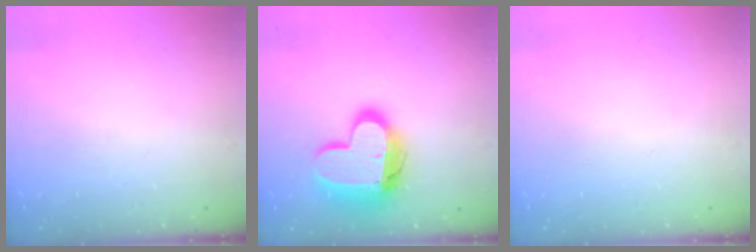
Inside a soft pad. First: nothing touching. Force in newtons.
{"total": 17.2, "press": 17.1, "slide": 1.5}
{"total": 0.0}